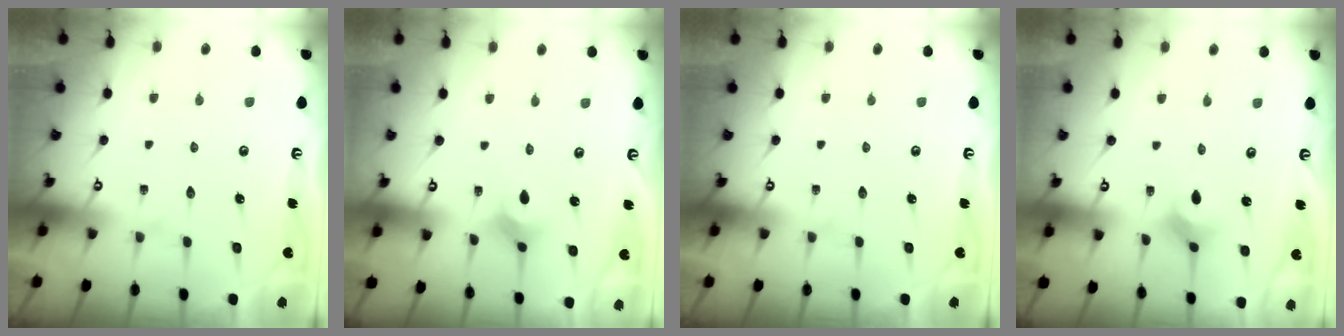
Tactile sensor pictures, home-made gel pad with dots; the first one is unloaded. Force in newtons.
{"total": 2.9, "press": 2.9, "slide": 0.7}
{"total": 0.0}
{"total": 2.8, "press": 2.8, "slide": 0.2}